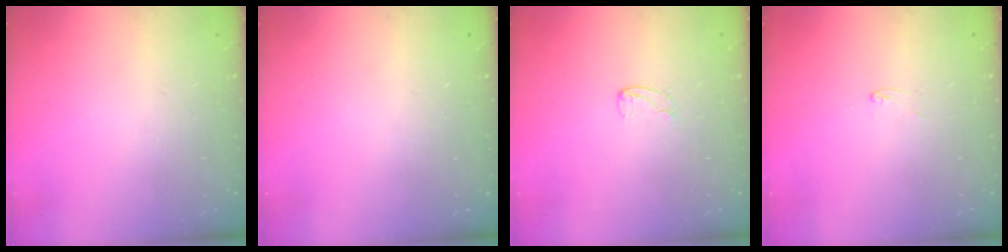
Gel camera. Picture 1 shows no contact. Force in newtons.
{"total": 0.0}
{"total": 2.0, "press": 2.0, "slide": 0.2}
{"total": 2.6, "press": 2.6, "slide": 0.2}